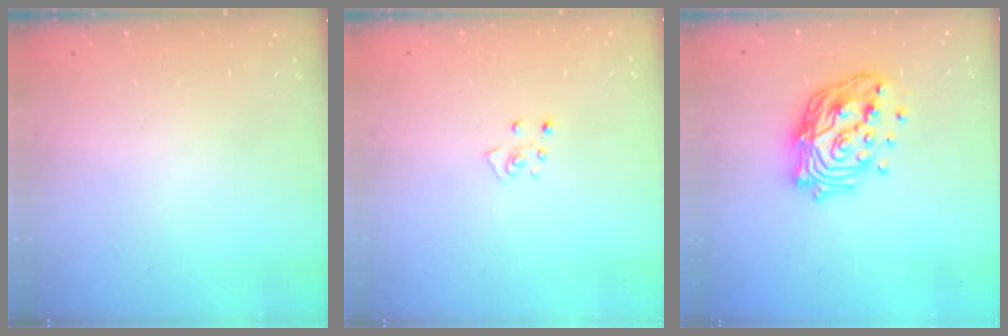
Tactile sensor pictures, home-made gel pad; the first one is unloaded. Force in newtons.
{"total": 4.2, "press": 4.1, "slide": 0.5}
{"total": 16.7, "press": 16.7, "slide": 1.5}